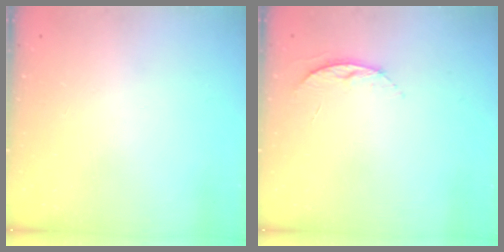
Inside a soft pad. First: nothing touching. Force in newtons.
{"total": 5.8, "press": 5.8, "slide": 0.6}